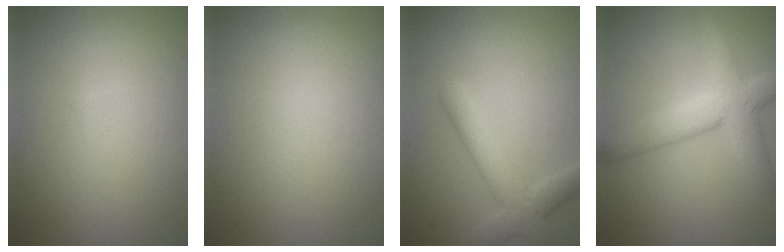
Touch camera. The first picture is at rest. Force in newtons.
{"total": 0.0}
{"total": 4.0, "press": 4.0, "slide": 0.1}
{"total": 6.1, "press": 6.1, "slide": 0.5}